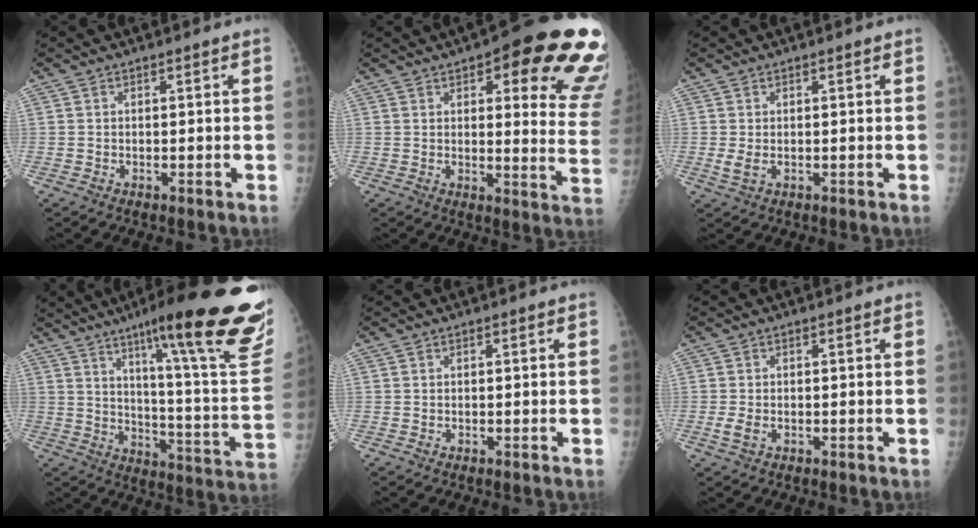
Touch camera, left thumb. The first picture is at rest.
{"total": 22.9, "force": [12.1, 7.2, 18.0], "torque": [-0.171, -0.046, 0.136]}
{"total": 2.3, "force": [0.3, 1.3, 1.9], "torque": [-0.037, -0.004, 0.011]}
{"total": 30.7, "force": [18.8, 4.5, 23.9], "torque": [-0.270, -0.077, 0.266]}
{"total": 0.0}
{"total": 2.1, "force": [-0.3, 1.3, 1.6], "torque": [-0.038, -0.005, -0.008]}